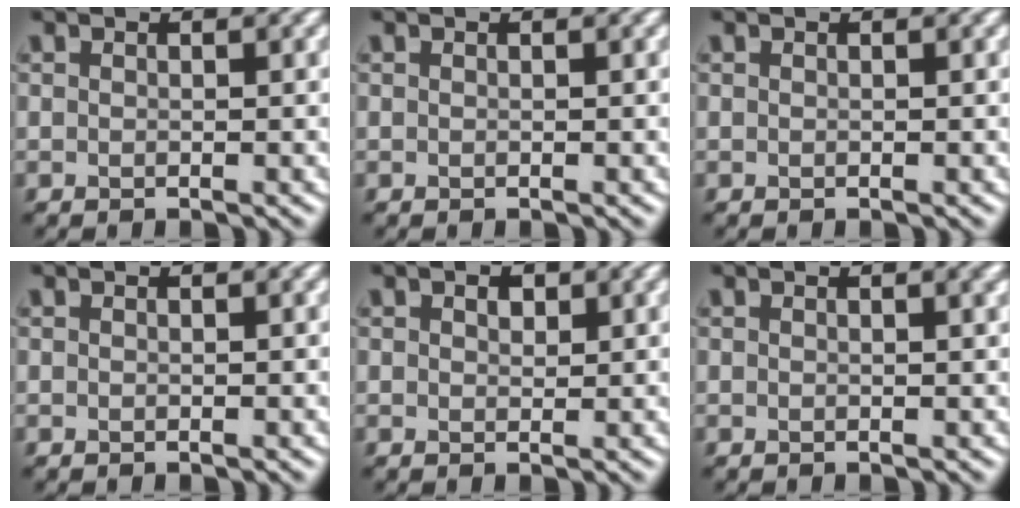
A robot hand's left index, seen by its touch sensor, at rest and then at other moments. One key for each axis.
{"total": 0.0}
{"total": 0.0}
{"total": 0.0}
{"total": 1.3, "fx": 0.7, "fy": 0.8, "fz": 0.7, "tx": -0.009, "ty": 0.001, "tz": 0.010}
{"total": 1.0, "fx": 0.5, "fy": 0.3, "fz": 0.8, "tx": -0.005, "ty": 0.005, "tz": 0.006}